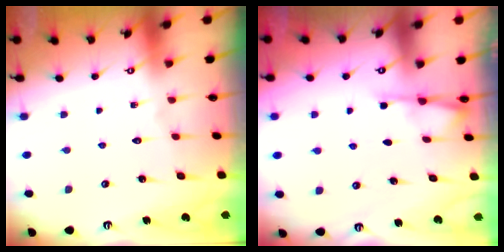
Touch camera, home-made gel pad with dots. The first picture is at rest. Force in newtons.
{"total": 2.4, "press": 2.4, "slide": 0.5}